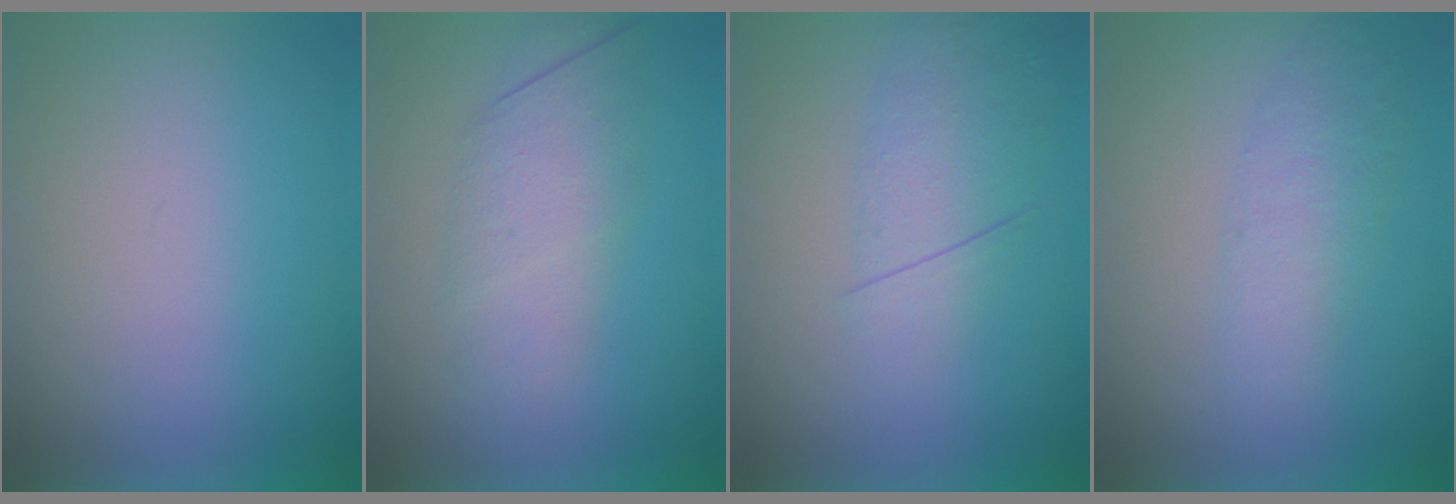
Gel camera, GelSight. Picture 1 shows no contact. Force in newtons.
{"total": 3.0}
{"total": 2.8}
{"total": 2.2}